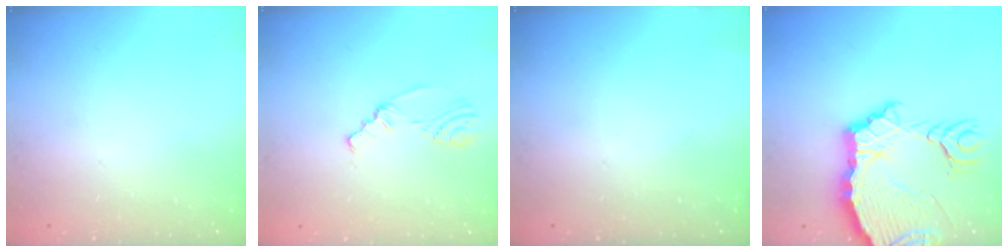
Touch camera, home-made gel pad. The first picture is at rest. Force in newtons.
{"total": 2.0, "press": 1.4, "slide": 1.4}
{"total": 0.0}
{"total": 13.5, "press": 13.4, "slide": 1.8}